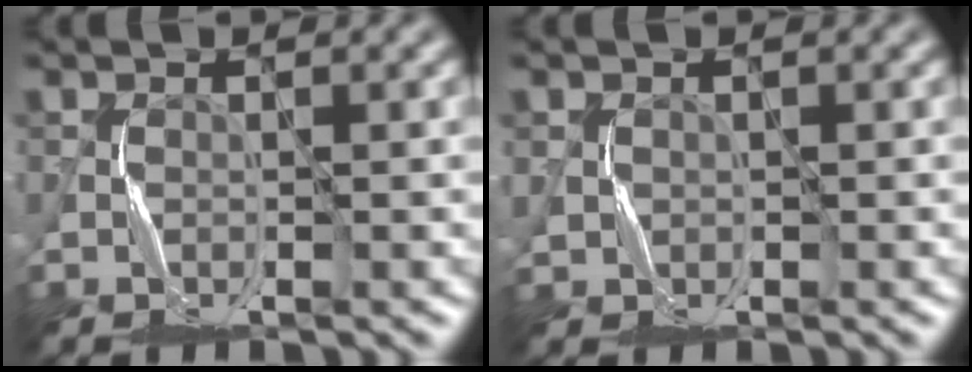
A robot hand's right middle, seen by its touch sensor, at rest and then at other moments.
{"total": 1.1, "force": [0.2, 1.1, 0.1], "torque": [-0.001, -0.004, 0.005]}